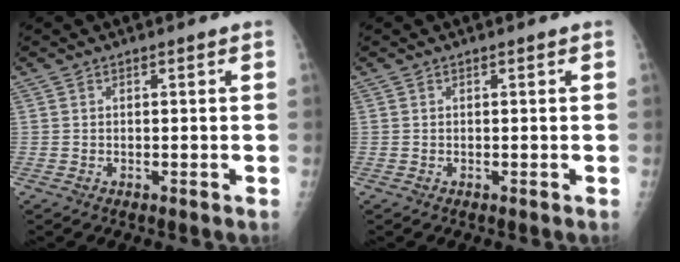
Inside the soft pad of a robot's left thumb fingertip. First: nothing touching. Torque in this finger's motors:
{"motor_torque": [0.00, 0.00, -0.02, -0.03, 0.00]}